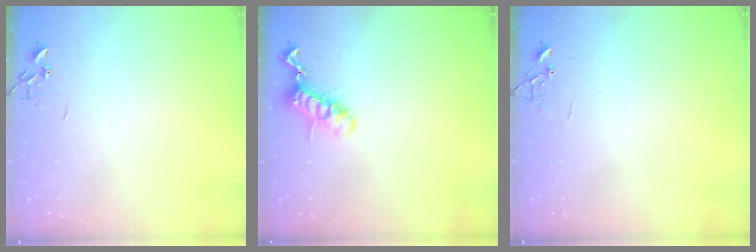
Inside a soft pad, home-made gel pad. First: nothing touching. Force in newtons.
{"total": 12.5, "press": 12.5, "slide": 0.6}
{"total": 6.4, "press": 6.4, "slide": 0.6}